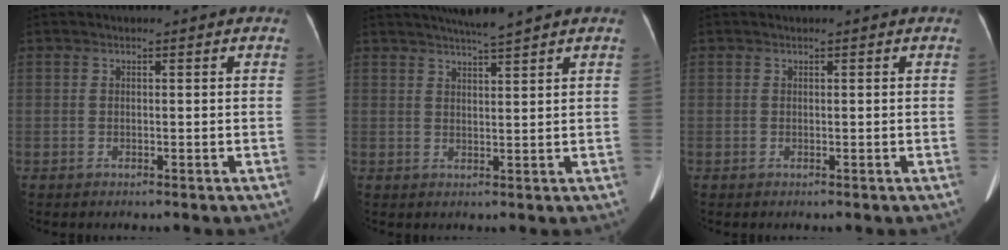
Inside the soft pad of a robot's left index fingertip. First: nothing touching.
{"total": 4.8, "force": [4.1, -0.8, 2.2], "torque": [-0.037, 0.008, 0.069]}
{"total": 0.0}